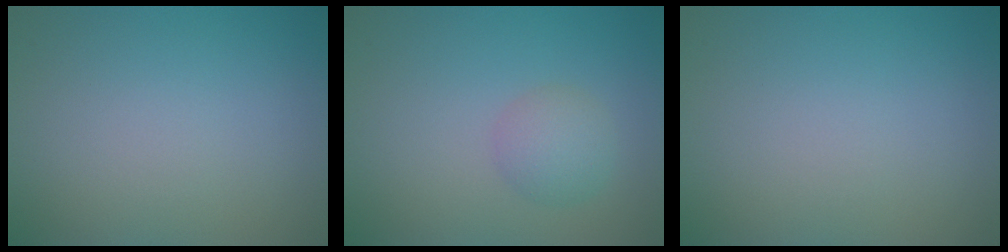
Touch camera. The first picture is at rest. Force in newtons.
{"total": 2.3, "press": 2.3, "slide": 0.0}
{"total": 0.0}